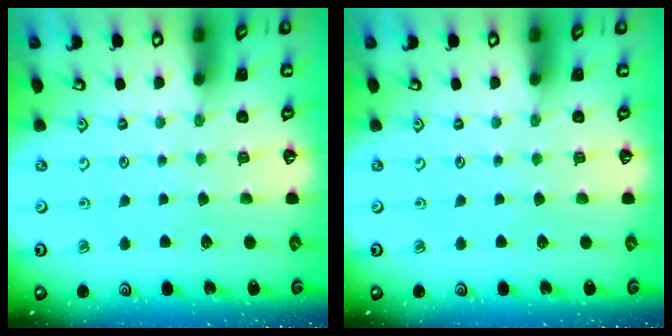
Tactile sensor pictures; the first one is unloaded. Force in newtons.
{"total": 0.0}